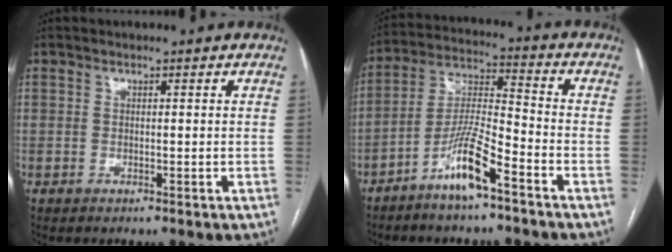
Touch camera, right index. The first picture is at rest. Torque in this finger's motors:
{"motor_torque": [0.66, -0.57, 0.51, 0.11]}